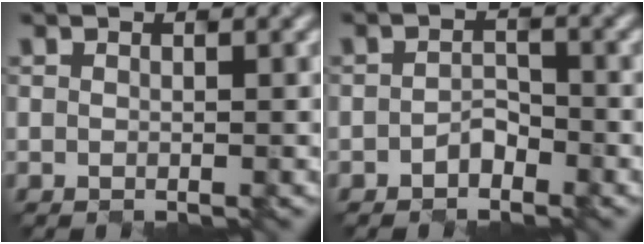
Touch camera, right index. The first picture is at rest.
{"total": 1.4, "force": [-1.1, 0.7, 0.6], "torque": [-0.014, 0.006, -0.017]}